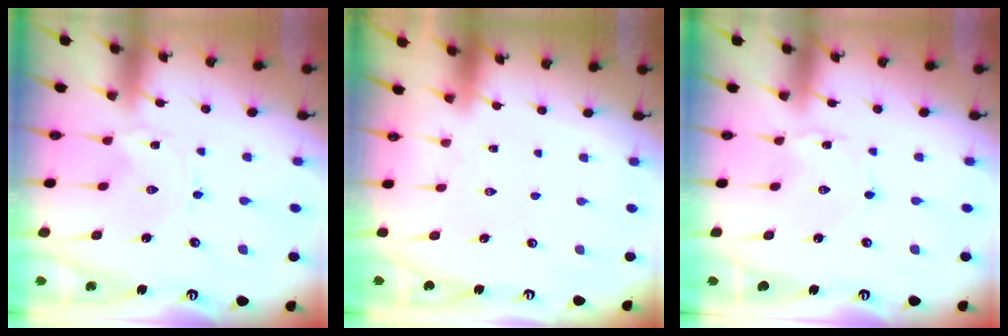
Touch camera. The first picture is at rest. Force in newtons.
{"total": 1.6, "press": 1.6, "slide": 0.1}
{"total": 1.4, "press": 1.4, "slide": 0.1}